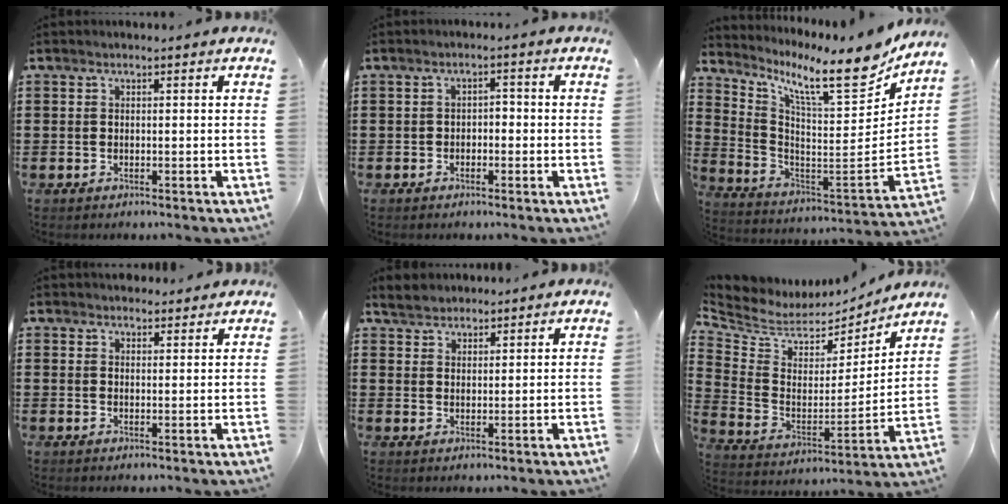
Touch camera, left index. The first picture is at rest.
{"total": 1.5, "force": [-1.1, 0.9, 0.6], "torque": [-0.016, 0.005, -0.026]}
{"total": 11.9, "force": [8.9, 1.9, 7.6], "torque": [-0.150, -0.068, 0.141]}
{"total": 2.4, "force": [2.3, 0.6, 0.0], "torque": [-0.006, 0.000, 0.045]}
{"total": 2.0, "force": [1.8, 0.8, 0.1], "torque": [-0.008, 0.006, 0.037]}
{"total": 5.4, "force": [4.4, 2.8, 1.1], "torque": [-0.055, -0.038, 0.077]}